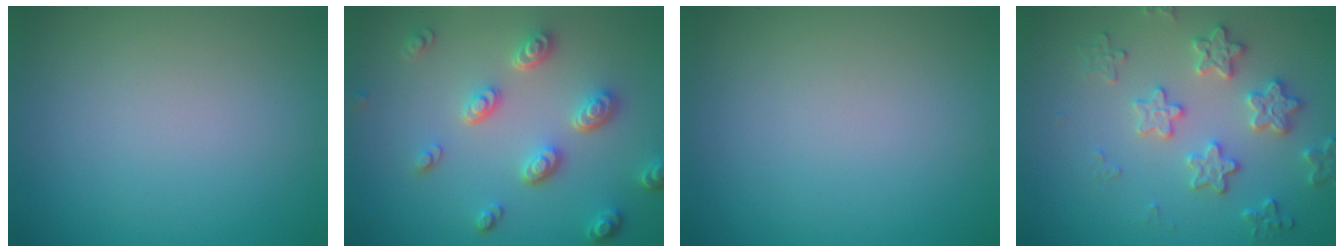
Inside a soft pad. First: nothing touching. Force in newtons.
{"total": 4.7, "press": 3.6, "slide": 3.0}
{"total": 0.0}
{"total": 3.6, "press": 3.6, "slide": 0.7}